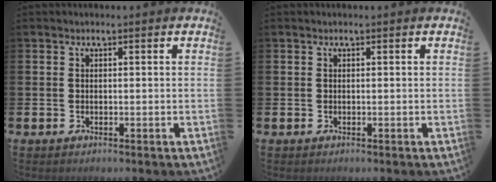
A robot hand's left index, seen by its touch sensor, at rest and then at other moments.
{"total": 0.0}